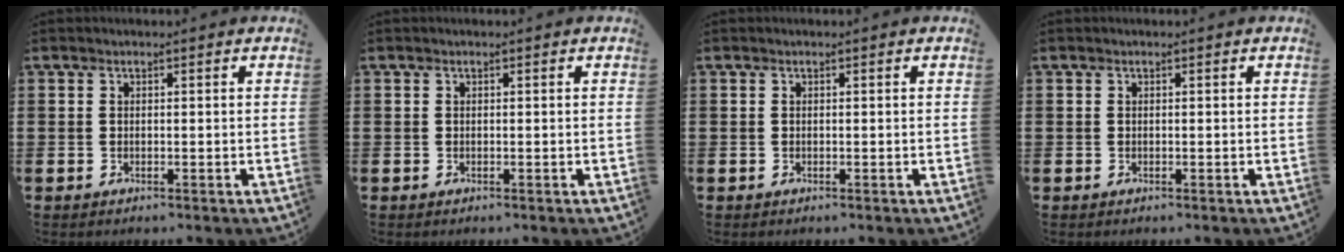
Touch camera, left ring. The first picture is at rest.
{"total": 0.0}
{"total": 0.0}
{"total": 0.0}